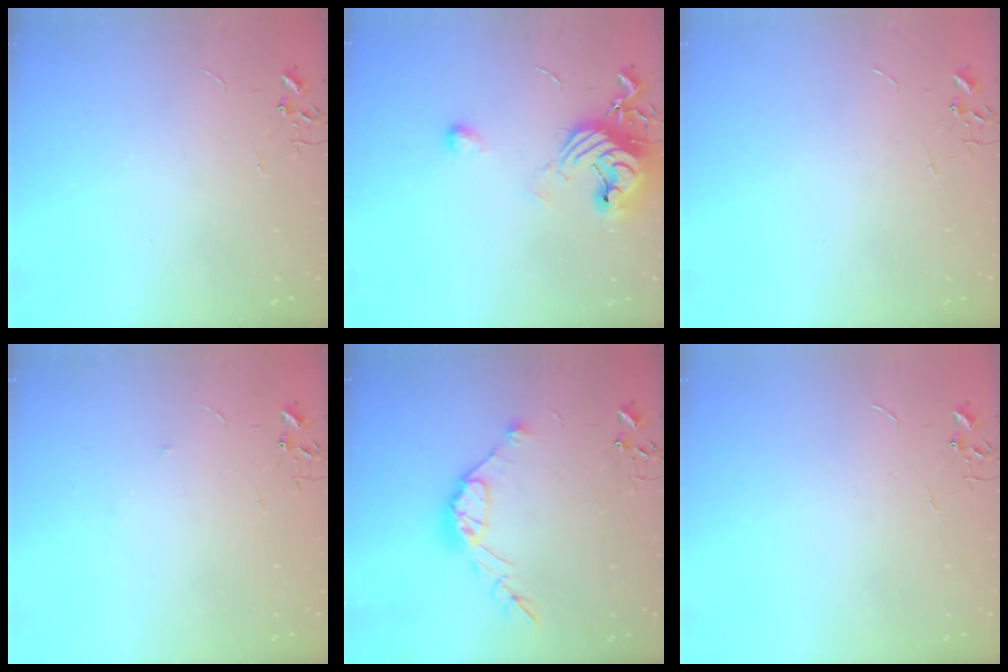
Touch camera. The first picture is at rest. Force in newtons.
{"total": 12.2, "press": 12.1, "slide": 1.4}
{"total": 0.0}
{"total": 3.7, "press": 3.7, "slide": 0.5}
{"total": 12.0, "press": 12.0, "slide": 0.9}
{"total": 0.0}